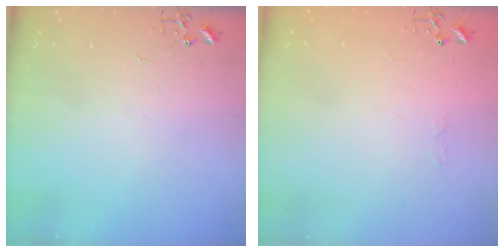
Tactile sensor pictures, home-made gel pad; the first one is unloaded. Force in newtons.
{"total": 3.0, "press": 3.0, "slide": 0.3}